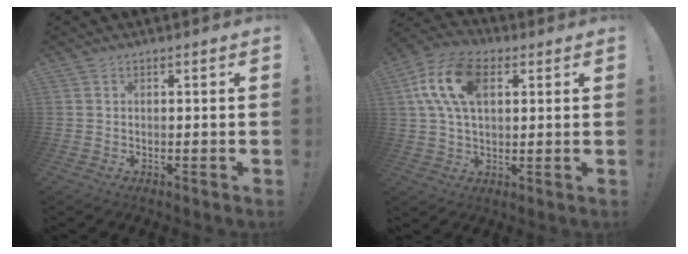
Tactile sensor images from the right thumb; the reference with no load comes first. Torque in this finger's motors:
{"motor_torque": [1.45, 1.89, 1.01, -0.01, 0.11]}